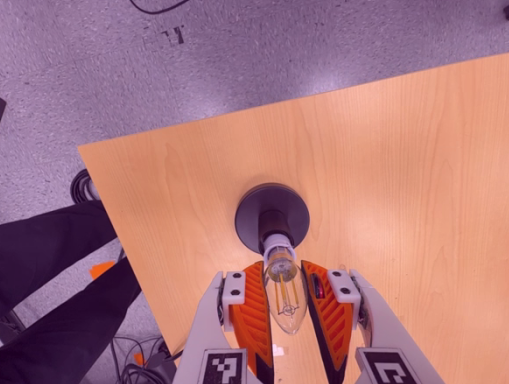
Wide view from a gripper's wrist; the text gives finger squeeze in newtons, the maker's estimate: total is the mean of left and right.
{"total": 12.0, "left": 11.4, "right": 12.7}